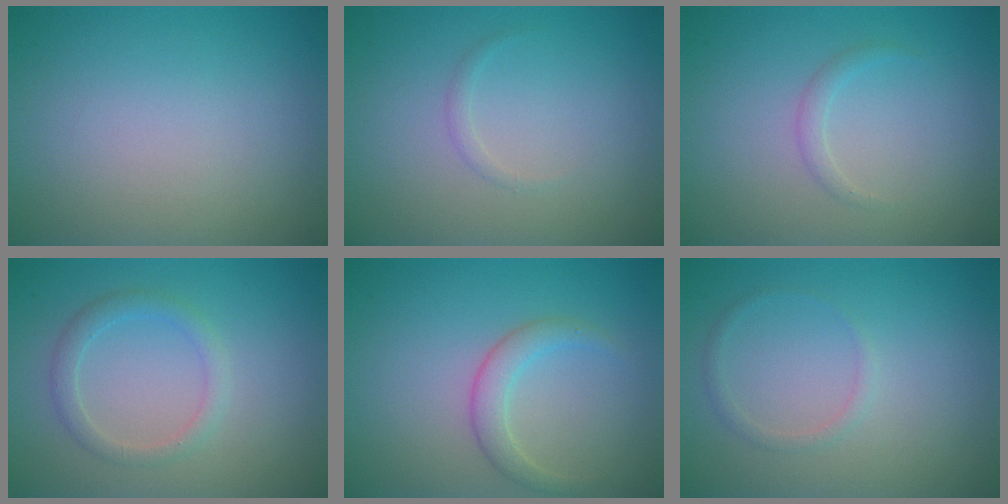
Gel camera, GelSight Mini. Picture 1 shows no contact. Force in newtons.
{"total": 0.6, "press": 0.6, "slide": 0.1}
{"total": 1.0, "press": 1.0, "slide": 0.1}
{"total": 1.8, "press": 1.8, "slide": 0.0}
{"total": 2.2, "press": 2.1, "slide": 0.1}
{"total": 0.9, "press": 0.9, "slide": 0.1}